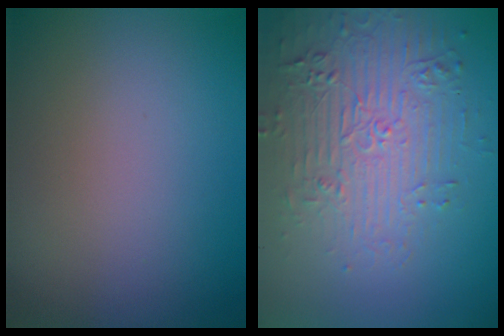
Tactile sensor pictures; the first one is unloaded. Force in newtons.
{"total": 4.5, "press": 4.0, "slide": 2.0}